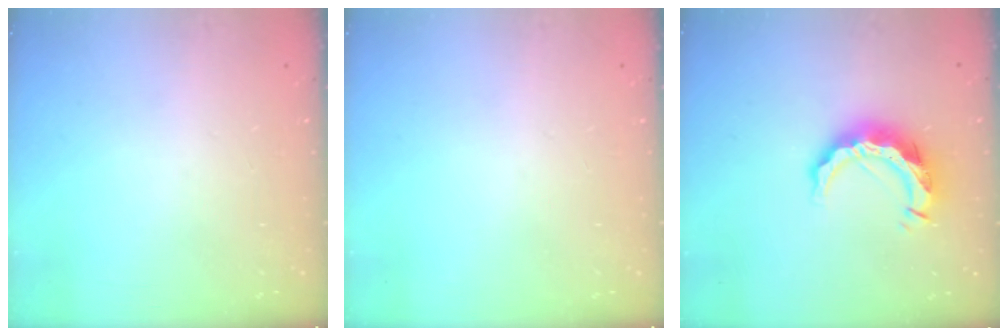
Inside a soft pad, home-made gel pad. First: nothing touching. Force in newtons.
{"total": 0.0}
{"total": 11.6, "press": 11.6, "slide": 1.1}